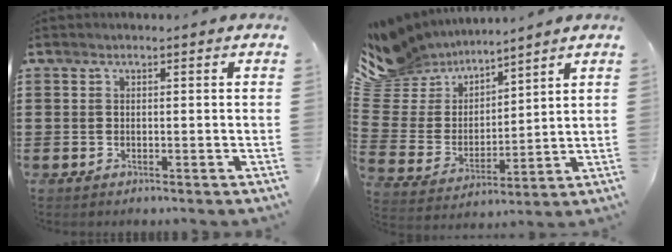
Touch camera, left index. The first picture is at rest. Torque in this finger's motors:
{"motor_torque": [-0.49, 0.63, -0.16, -0.06]}